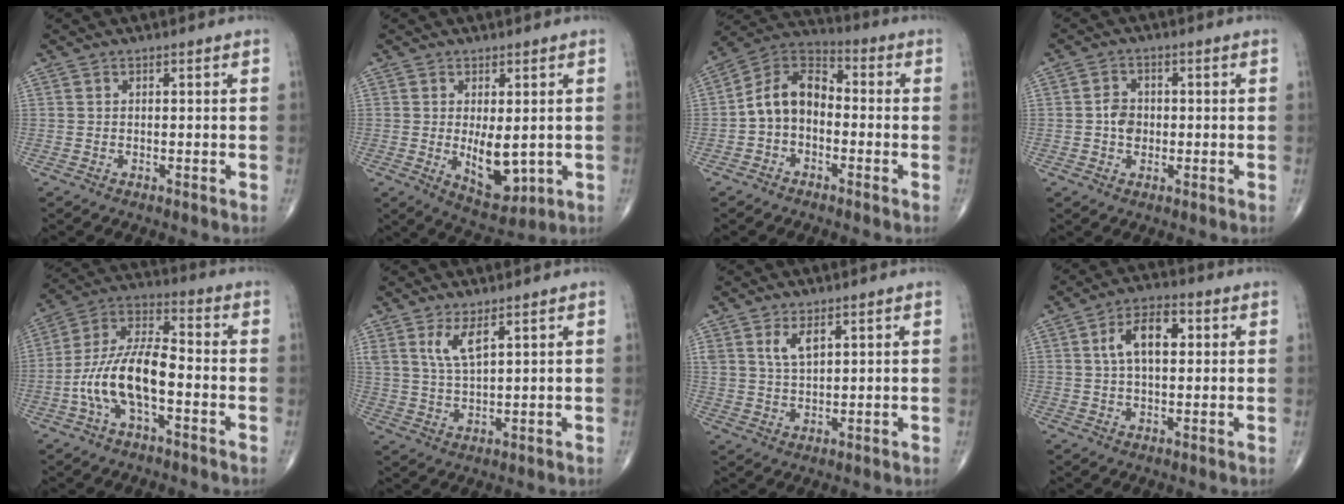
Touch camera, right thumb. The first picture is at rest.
{"total": 7.9, "force": [-0.5, 3.9, 6.9], "torque": [-0.084, -0.020, 0.010]}
{"total": 10.2, "force": [-1.7, 7.1, 7.0], "torque": [-0.109, 0.039, -0.048]}
{"total": 3.9, "force": [-0.3, 3.1, 2.3], "torque": [-0.025, 0.006, -0.009]}
{"total": 14.1, "force": [-3.8, 6.0, 12.2], "torque": [-0.245, 0.047, -0.075]}
{"total": 5.0, "force": [2.8, 1.4, 3.9], "torque": [-0.080, -0.020, 0.065]}
{"total": 4.3, "force": [2.3, 2.0, 3.0], "torque": [-0.051, -0.012, 0.048]}
{"total": 8.8, "force": [2.0, 4.6, 7.2], "torque": [-0.118, 0.014, 0.029]}